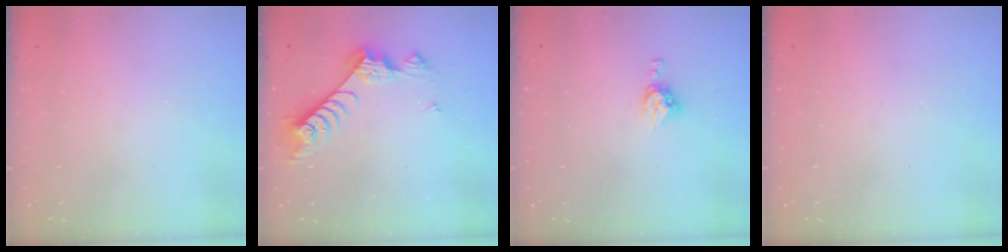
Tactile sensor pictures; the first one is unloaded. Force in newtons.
{"total": 8.4, "press": 8.3, "slide": 0.8}
{"total": 6.4, "press": 6.4, "slide": 0.4}
{"total": 0.0}